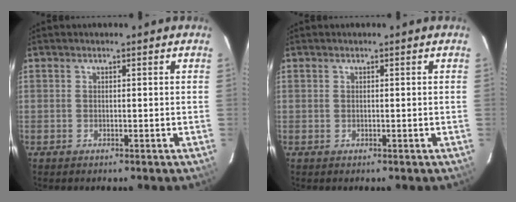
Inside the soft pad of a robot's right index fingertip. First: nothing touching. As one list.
[{"total": 0.0}]